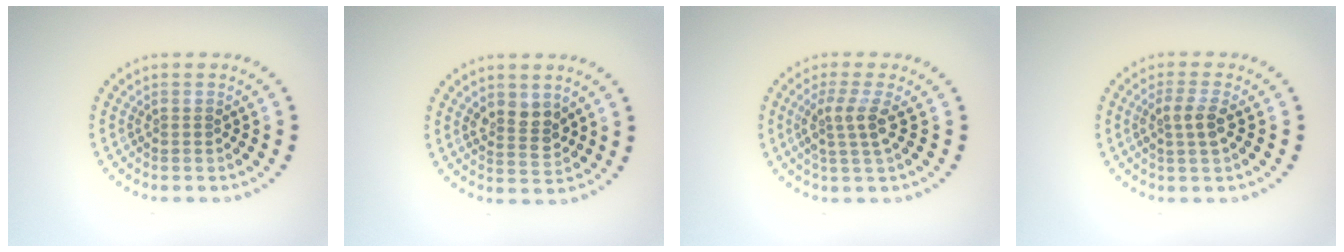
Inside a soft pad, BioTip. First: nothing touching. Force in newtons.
{"total": 2.5, "press": 2.3, "slide": 0.9}
{"total": 2.7, "press": 2.0, "slide": 1.9}
{"total": 2.1, "press": 1.9, "slide": 0.8}